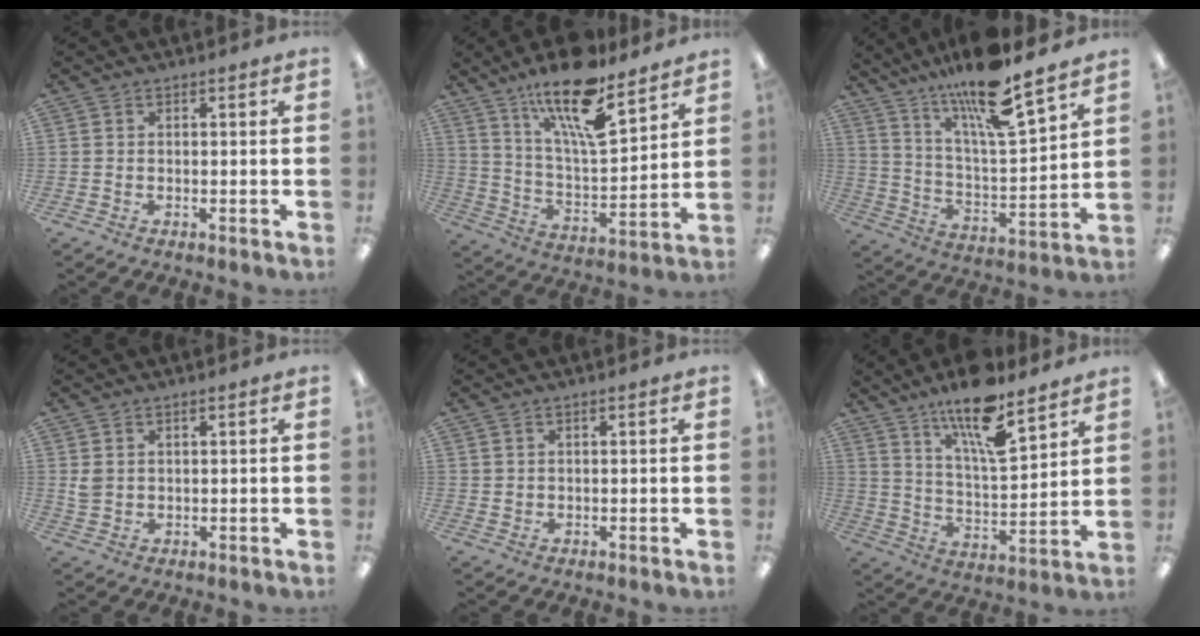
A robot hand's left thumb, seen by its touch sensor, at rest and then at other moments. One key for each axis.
{"total": 19.5, "fx": 13.6, "fy": 6.1, "fz": 12.6, "tx": -0.213, "ty": -0.080, "tz": 0.227}
{"total": 16.8, "fx": 13.8, "fy": 2.2, "fz": 9.3, "tx": -0.171, "ty": -0.096, "tz": 0.231}
{"total": 2.7, "fx": 1.1, "fy": 1.9, "fz": 1.6, "tx": -0.034, "ty": 0.003, "tz": 0.019}
{"total": 1.1, "fx": 0.8, "fy": 0.8, "fz": 0.3, "tx": -0.006, "ty": 0.000, "tz": 0.015}
{"total": 15.9, "fx": 11.6, "fy": 4.4, "fz": 10.0, "tx": -0.172, "ty": -0.065, "tz": 0.193}